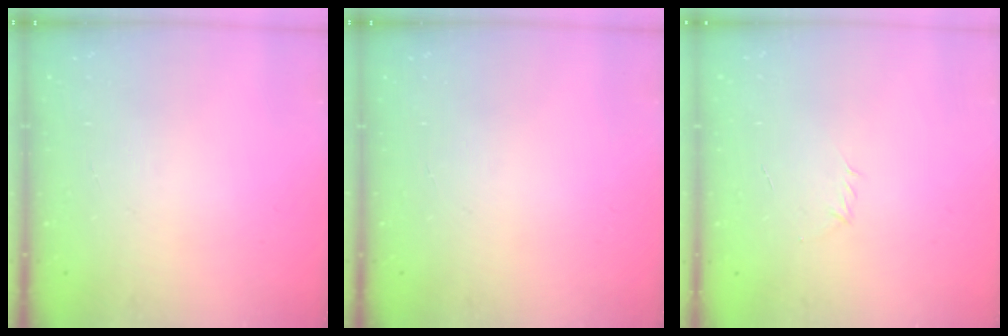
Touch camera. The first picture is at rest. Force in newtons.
{"total": 0.0}
{"total": 2.9, "press": 2.8, "slide": 0.8}